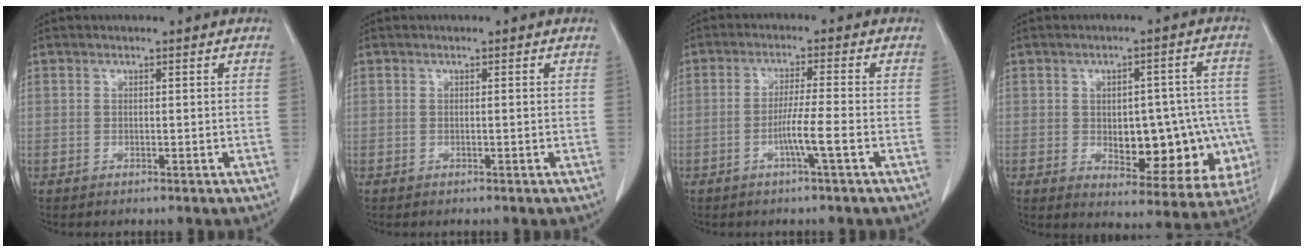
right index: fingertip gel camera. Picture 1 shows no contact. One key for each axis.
{"total": 0.0}
{"total": 4.8, "fx": -1.8, "fy": -0.8, "fz": 4.3, "tx": -0.079, "ty": -0.005, "tz": -0.037}
{"total": 16.2, "fx": -3.3, "fy": 8.1, "fz": 13.6, "tx": -0.134, "ty": 0.026, "tz": -0.020}